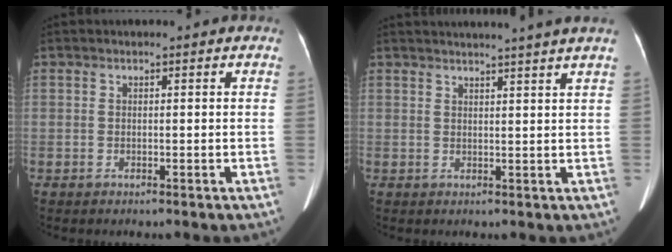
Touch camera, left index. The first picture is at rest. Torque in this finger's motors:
{"motor_torque": [0.77, -1.37, 0.20, 0.09]}